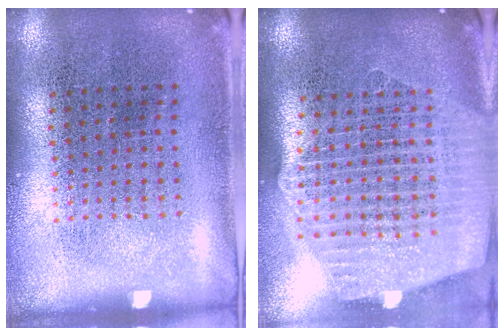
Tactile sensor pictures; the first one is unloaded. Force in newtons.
{"total": 2.6, "press": 2.2, "slide": 1.3}